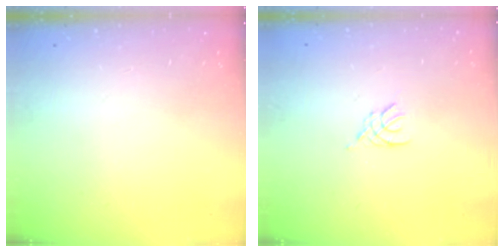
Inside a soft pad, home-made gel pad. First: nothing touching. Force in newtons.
{"total": 2.4, "press": 2.3, "slide": 0.5}